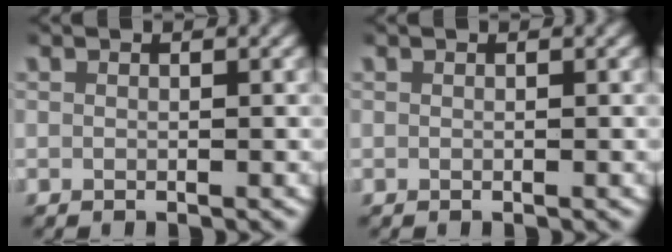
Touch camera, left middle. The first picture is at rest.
{"total": 0.0}